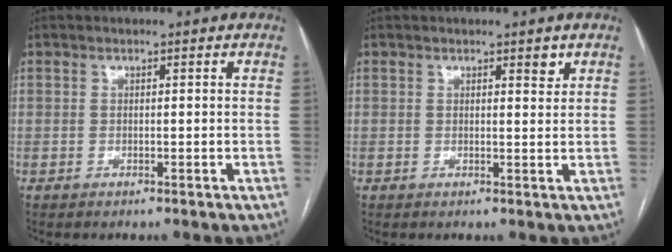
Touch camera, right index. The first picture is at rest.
{"total": 1.5, "force": [1.0, 0.4, 1.0], "torque": [-0.015, -0.006, 0.013]}